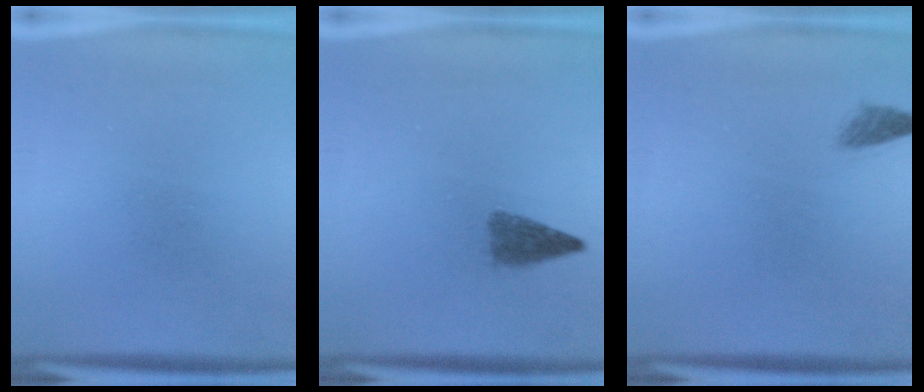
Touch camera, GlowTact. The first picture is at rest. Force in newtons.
{"total": 2.8}
{"total": 1.3}